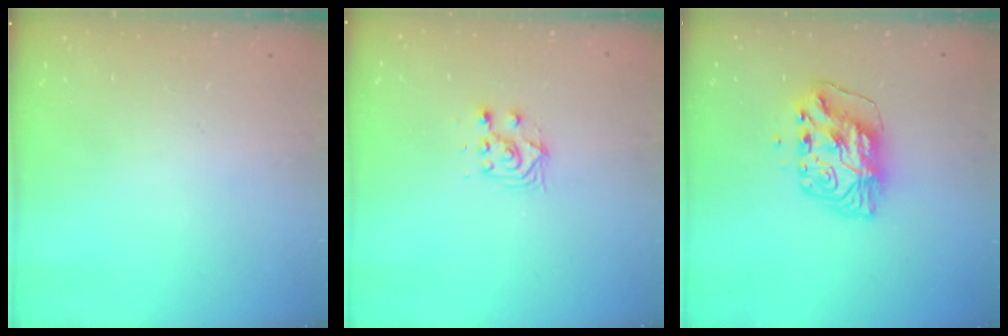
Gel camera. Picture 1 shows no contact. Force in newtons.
{"total": 7.0, "press": 7.0, "slide": 0.7}
{"total": 11.3, "press": 11.3, "slide": 1.1}